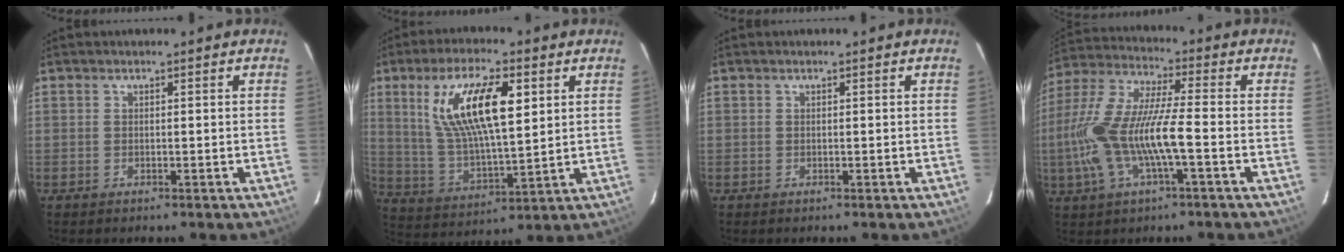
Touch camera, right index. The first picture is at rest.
{"total": 16.0, "force": [5.8, 5.3, 14.0], "torque": [-0.266, 0.007, 0.115]}
{"total": 0.0}
{"total": 16.2, "force": [-3.7, 3.2, 15.5], "torque": [-0.318, -0.003, -0.070]}